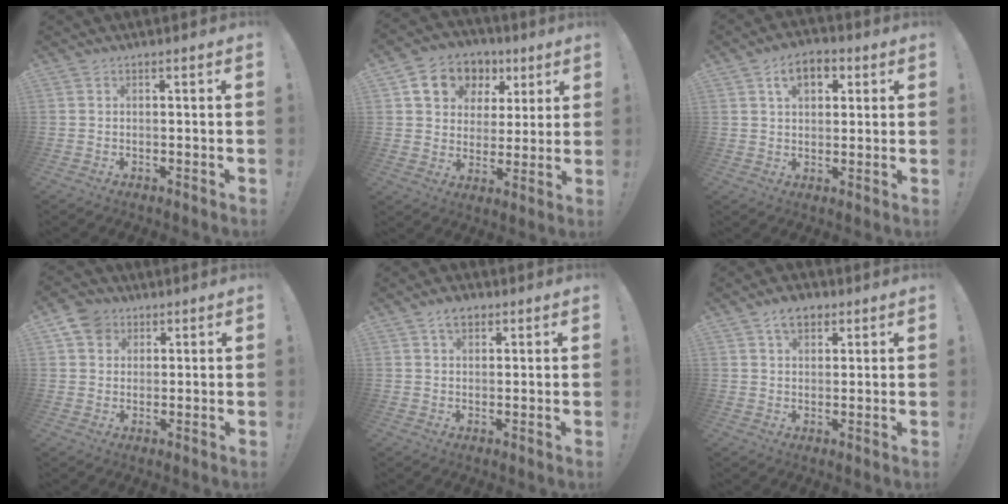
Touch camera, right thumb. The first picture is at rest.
{"total": 12.3, "force": [5.7, 9.8, 4.9], "torque": [-0.077, -0.024, 0.113]}
{"total": 7.9, "force": [3.2, 5.2, 5.1], "torque": [-0.072, 0.004, 0.056]}
{"total": 6.7, "force": [3.3, 5.5, 1.9], "torque": [-0.036, -0.011, 0.064]}
{"total": 4.7, "force": [2.7, 2.9, 2.5], "torque": [-0.035, -0.005, 0.048]}
{"total": 6.3, "force": [3.7, 3.9, 3.2], "torque": [-0.045, -0.009, 0.065]}